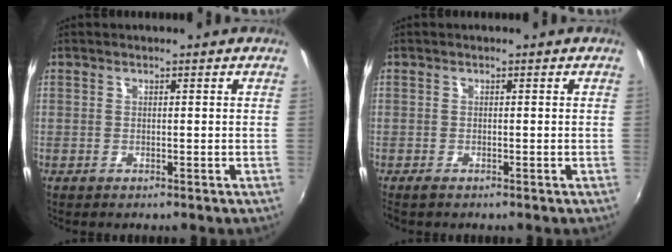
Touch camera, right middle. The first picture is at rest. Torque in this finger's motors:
{"motor_torque": [0.07, -0.08, 0.02, 0.00]}